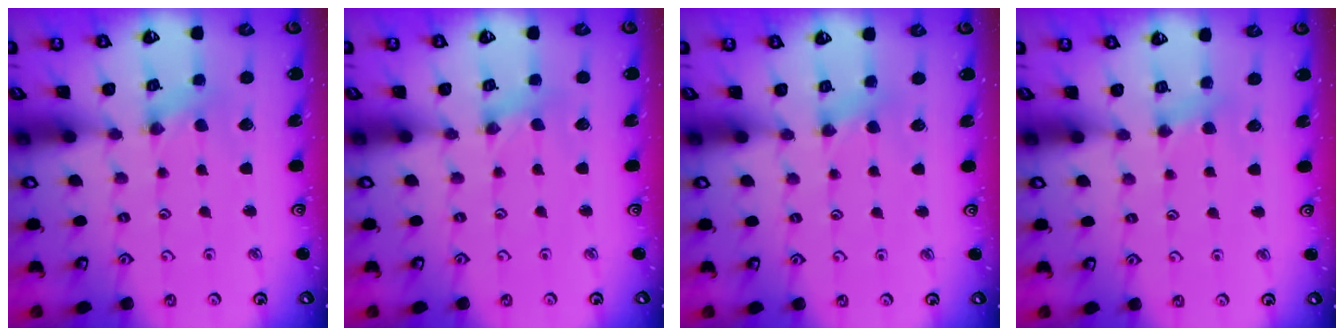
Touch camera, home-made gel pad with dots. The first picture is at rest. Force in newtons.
{"total": 0.0}
{"total": 2.9, "press": 2.9, "slide": 0.6}
{"total": 3.7, "press": 3.7, "slide": 0.5}